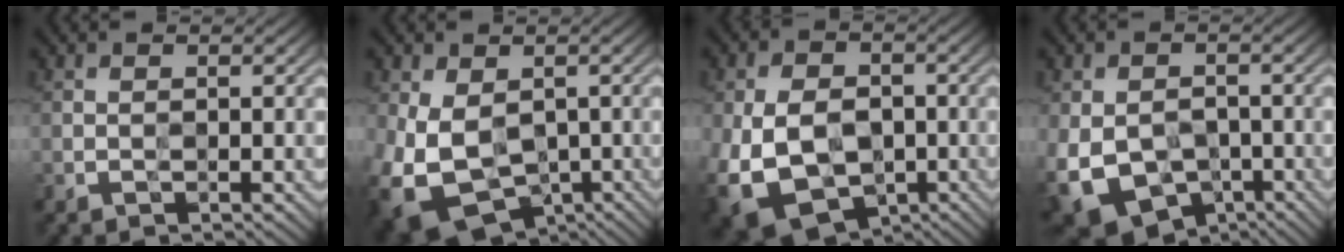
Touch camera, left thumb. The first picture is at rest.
{"total": 11.4, "force": [-2.4, 7.9, 7.9], "torque": [-0.178, -0.040, -0.030]}
{"total": 14.9, "force": [-5.0, 11.0, 8.8], "torque": [-0.180, -0.039, -0.075]}
{"total": 12.0, "force": [-4.5, 8.6, 7.0], "torque": [-0.146, -0.041, -0.054]}